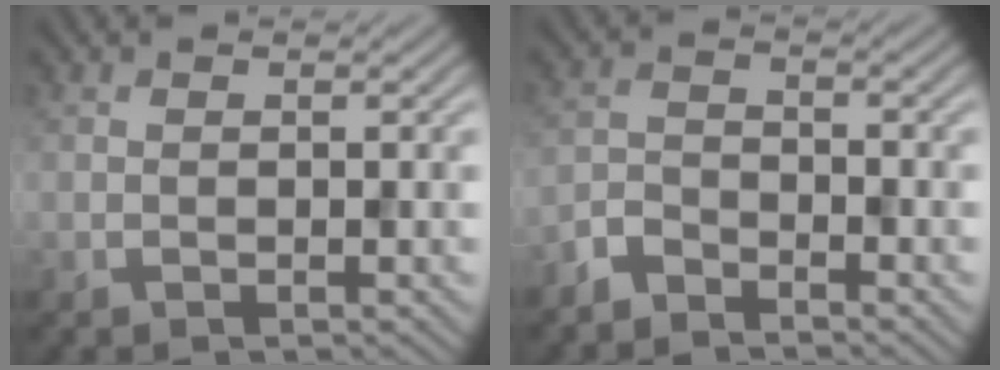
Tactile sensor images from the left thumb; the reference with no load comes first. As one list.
[{"total": 3.1, "force": [-2.9, 0.9, 0.8], "torque": [-0.018, -0.004, -0.072]}]